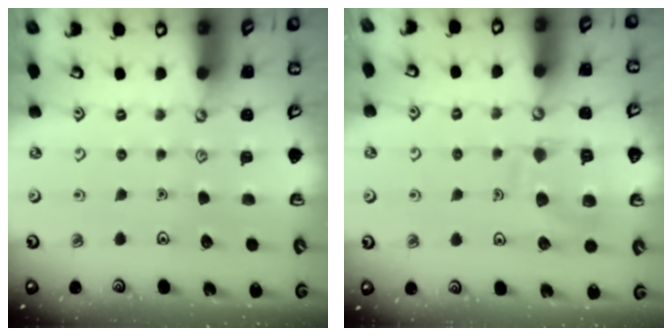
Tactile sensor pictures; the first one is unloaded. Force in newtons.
{"total": 11.6, "press": 11.5, "slide": 1.3}